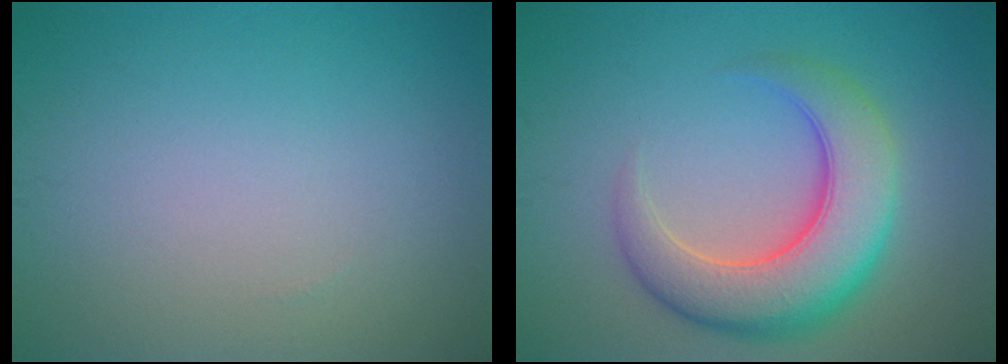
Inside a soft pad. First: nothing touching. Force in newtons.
{"total": 7.8, "press": 7.8, "slide": 0.4}